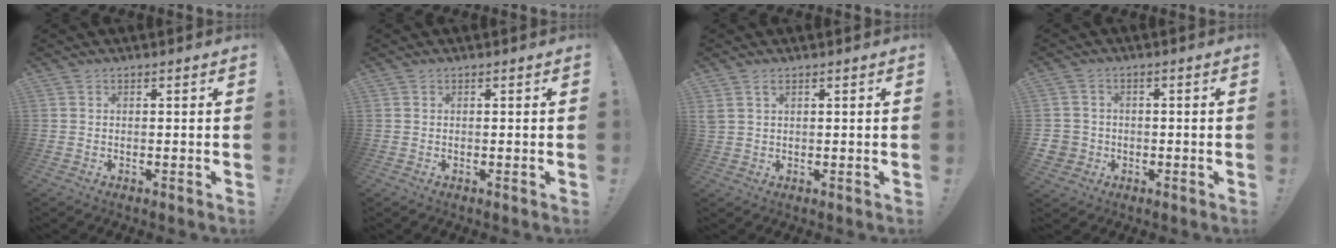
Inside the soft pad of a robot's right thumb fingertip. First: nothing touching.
{"total": 0.0}
{"total": 2.4, "force": [1.3, 1.2, 1.6], "torque": [-0.031, 0.001, 0.024]}
{"total": 4.2, "force": [-0.6, 4.0, 1.4], "torque": [-0.030, 0.008, -0.008]}